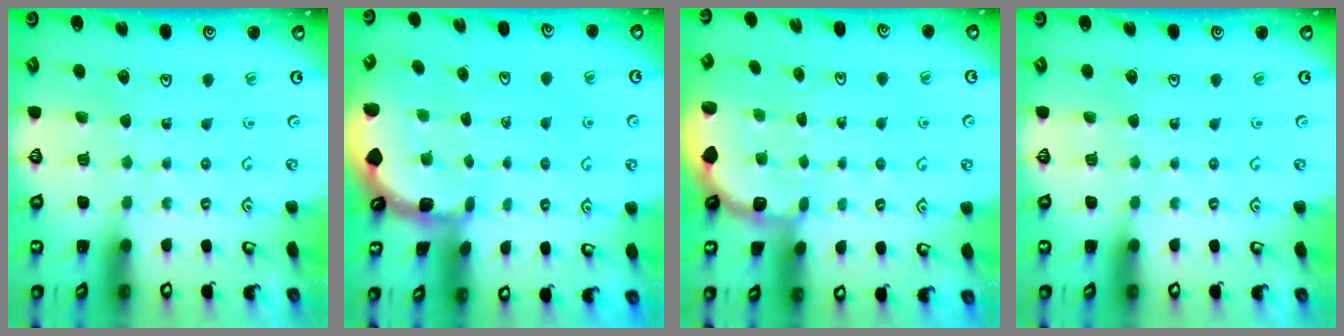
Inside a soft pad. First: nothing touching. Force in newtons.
{"total": 1.3, "press": 1.3, "slide": 0.1}
{"total": 2.0, "press": 1.8, "slide": 0.8}
{"total": 0.0}